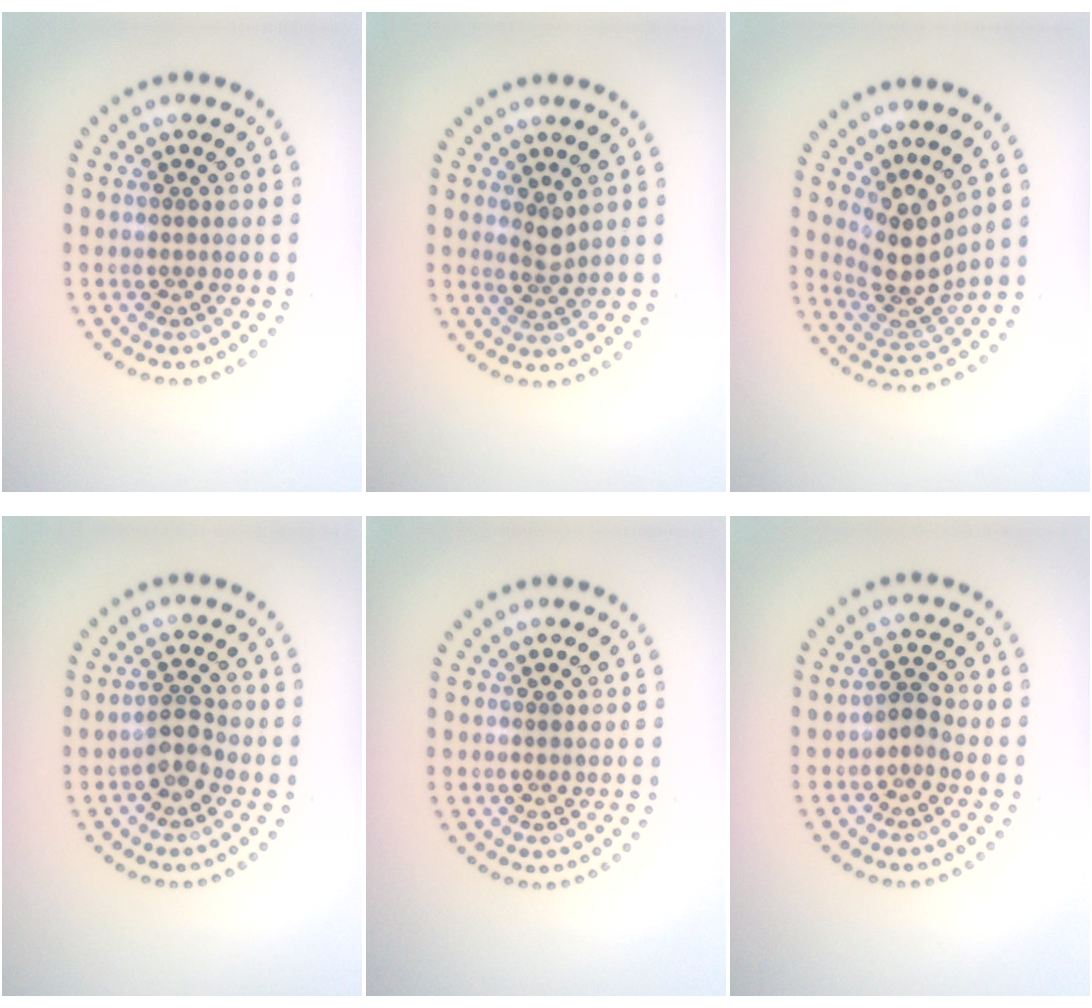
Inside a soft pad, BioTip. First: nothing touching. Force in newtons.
{"total": 1.7, "press": 1.2, "slide": 1.2}
{"total": 4.0, "press": 3.0, "slide": 2.6}
{"total": 2.1, "press": 1.7, "slide": 1.1}
{"total": 0.0}
{"total": 1.4, "press": 1.0, "slide": 1.0}